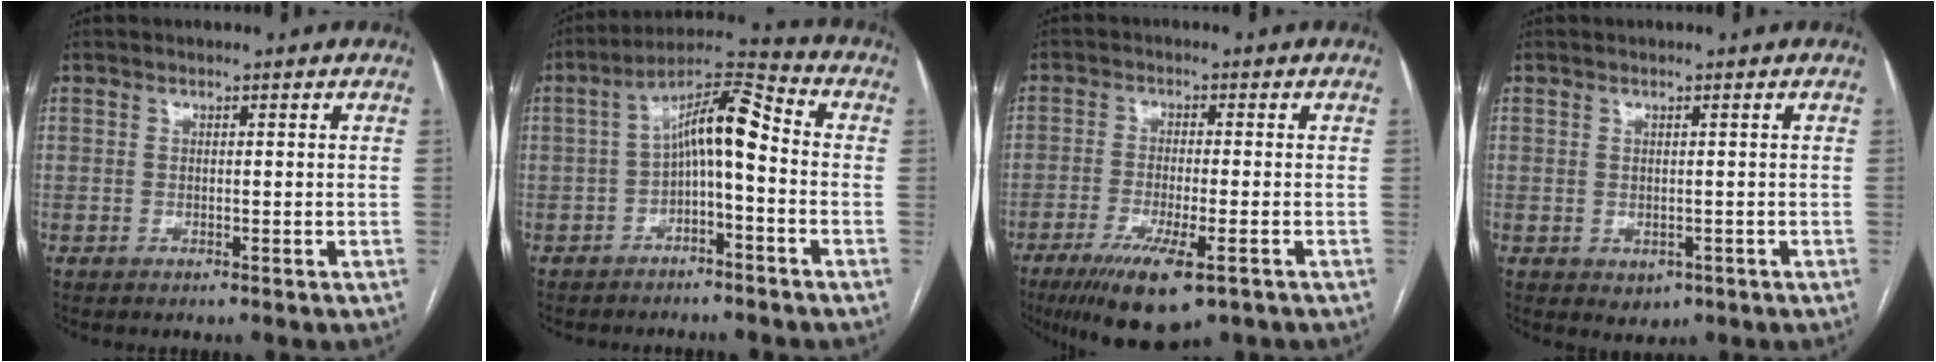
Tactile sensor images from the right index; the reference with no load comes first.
{"total": 9.4, "force": [-0.9, 2.3, 9.1], "torque": [-0.153, 0.042, -0.017]}
{"total": 10.7, "force": [-6.3, 2.1, 8.3], "torque": [-0.144, -0.027, -0.097]}
{"total": 2.1, "force": [-0.6, 1.7, 1.0], "torque": [-0.010, -0.001, 0.004]}